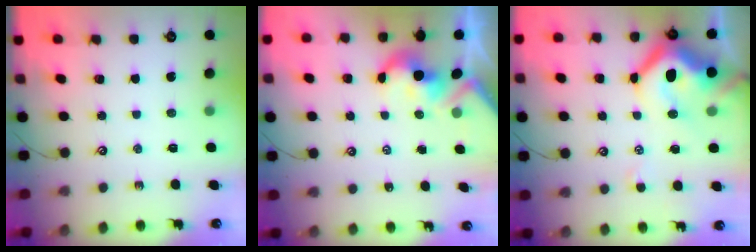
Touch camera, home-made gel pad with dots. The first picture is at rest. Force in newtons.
{"total": 4.0, "press": 4.0, "slide": 0.7}
{"total": 15.8, "press": 15.5, "slide": 2.5}